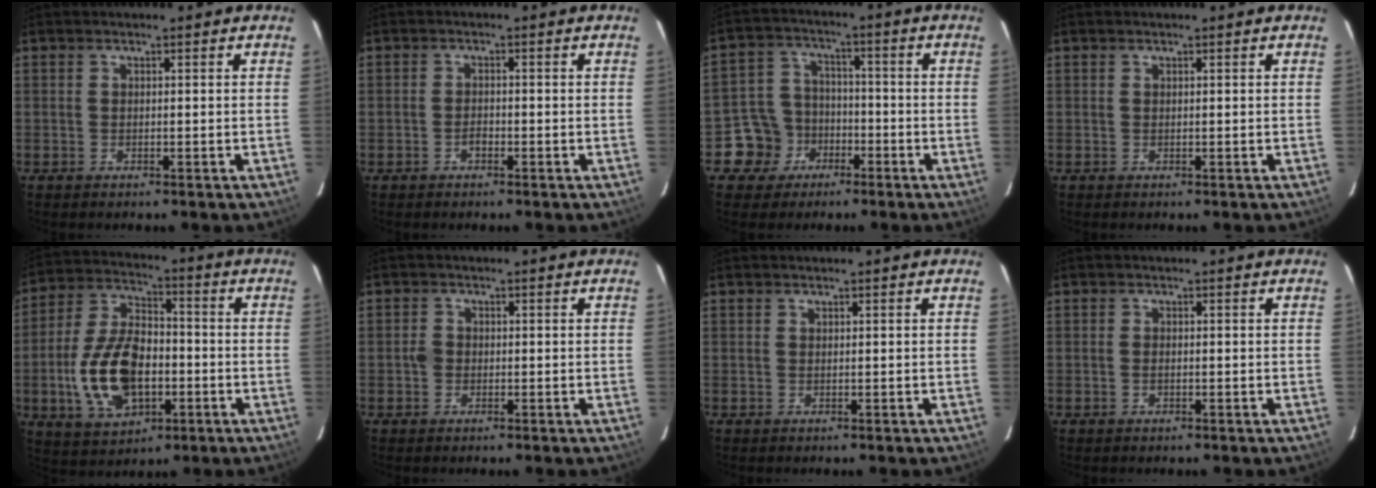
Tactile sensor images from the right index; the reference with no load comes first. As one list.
[{"total": 1.4, "force": [-0.8, 0.8, 0.8], "torque": [-0.016, 0.004, -0.014]}, {"total": 8.3, "force": [-4.3, 7.0, 0.8], "torque": [-0.041, 0.031, -0.068]}, {"total": 0.0}, {"total": 16.5, "force": [-3.9, 9.6, 12.8], "torque": [-0.269, 0.009, -0.058]}, {"total": 1.8, "force": [-0.4, 1.6, 0.7], "torque": [-0.014, 0.005, -0.010]}, {"total": 0.0}, {"total": 1.0, "force": [-0.3, 0.6, 0.8], "torque": [-0.017, 0.001, -0.006]}]